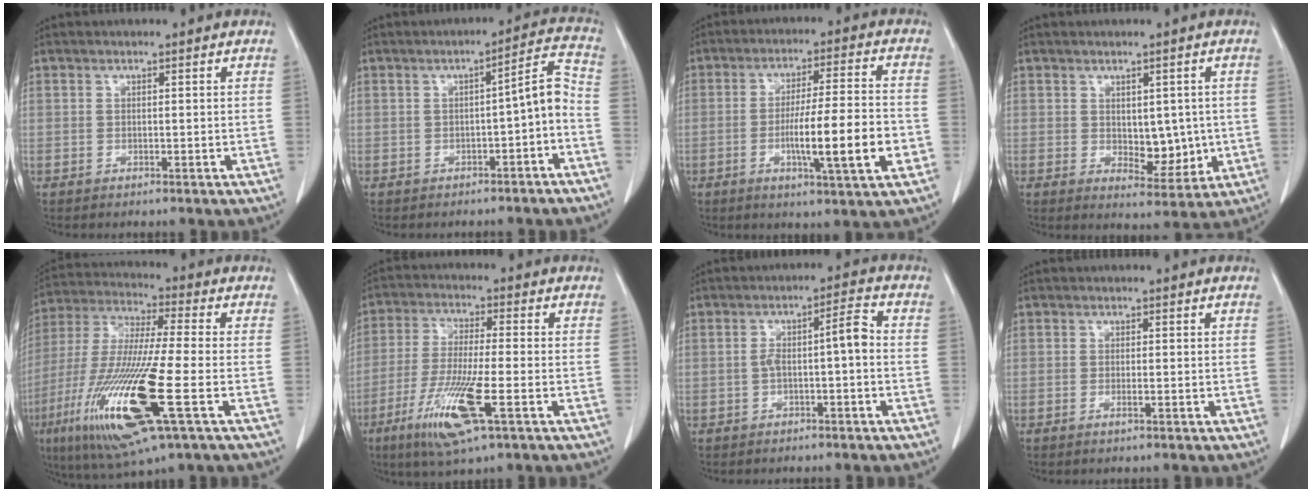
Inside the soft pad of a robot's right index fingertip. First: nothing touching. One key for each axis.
{"total": 5.9, "fx": -2.4, "fy": 0.9, "fz": 5.3, "tx": -0.066, "ty": 0.027, "tz": -0.032}
{"total": 12.6, "fx": -3.2, "fy": 0.6, "fz": 12.1, "tx": -0.195, "ty": -0.005, "tz": -0.054}
{"total": 5.8, "fx": -0.1, "fy": 3.2, "fz": 4.8, "tx": -0.058, "ty": -0.007, "tz": 0.013}
{"total": 19.7, "fx": -6.8, "fy": 1.5, "fz": 18.4, "tx": -0.406, "ty": -0.040, "tz": -0.129}
{"total": 12.0, "fx": -5.3, "fy": 0.8, "fz": 10.7, "tx": -0.218, "ty": -0.029, "tz": -0.098}
{"total": 4.8, "fx": -0.8, "fy": 0.6, "fz": 4.7, "tx": -0.078, "ty": 0.025, "tz": -0.009}
{"total": 0.8, "fx": -0.4, "fy": 0.0, "fz": 0.6, "tx": -0.013, "ty": -0.001, "tz": -0.006}